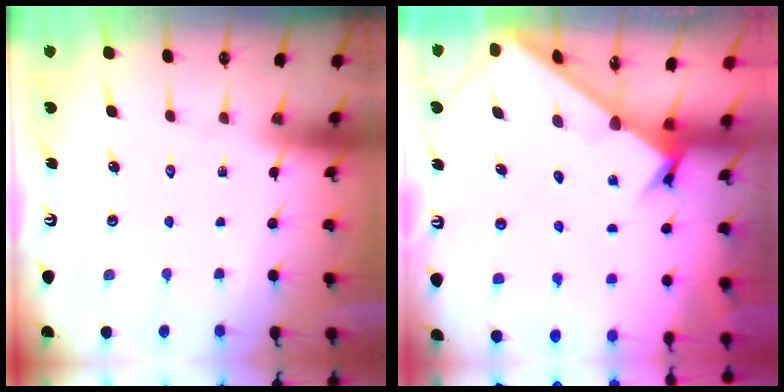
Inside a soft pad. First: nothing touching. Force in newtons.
{"total": 2.1, "press": 2.1, "slide": 0.2}